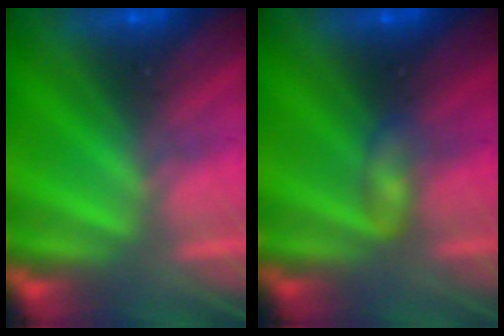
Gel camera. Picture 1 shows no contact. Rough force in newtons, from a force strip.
{"total": 2.3}